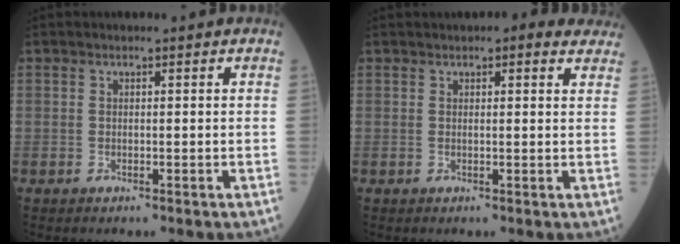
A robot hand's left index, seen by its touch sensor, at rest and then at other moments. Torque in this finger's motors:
{"motor_torque": [0.83, -1.30, 0.64, 0.12]}